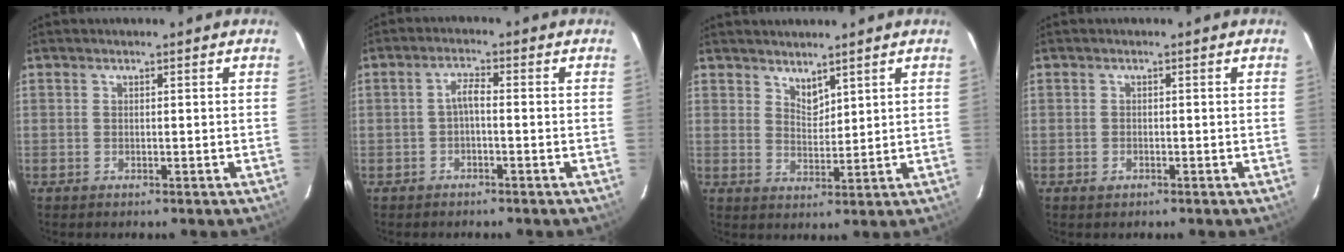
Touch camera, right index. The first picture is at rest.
{"total": 2.3, "force": [-0.8, 0.5, 2.1], "torque": [-0.043, 0.009, -0.017]}
{"total": 3.4, "force": [3.0, 1.3, 1.2], "torque": [-0.016, -0.001, 0.053]}
{"total": 0.9, "force": [-0.5, 0.7, 0.4], "torque": [-0.005, 0.000, -0.008]}